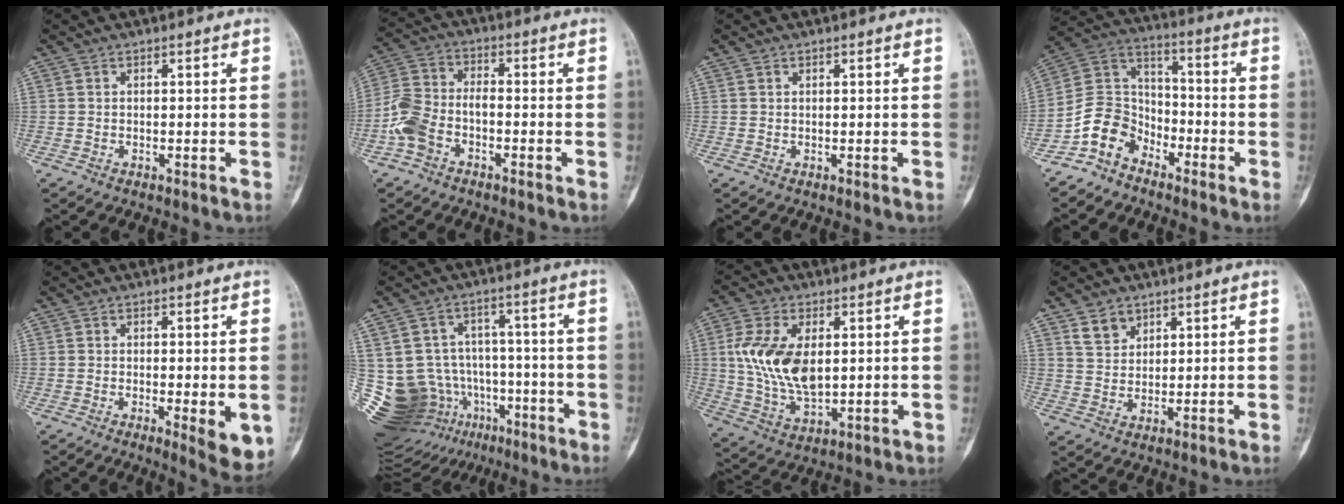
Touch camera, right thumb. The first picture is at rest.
{"total": 8.1, "force": [-3.4, 5.2, 5.3], "torque": [-0.118, 0.033, -0.073]}
{"total": 0.0}
{"total": 9.9, "force": [-6.6, 6.9, 2.5], "torque": [-0.028, 0.077, -0.140]}
{"total": 6.6, "force": [-1.4, 1.9, 6.1], "torque": [-0.079, -0.017, -0.015]}
{"total": 22.6, "force": [-9.4, 17.2, 11.4], "torque": [-0.217, 0.073, -0.134]}
{"total": 14.2, "force": [2.5, 8.1, 11.5], "torque": [-0.219, -0.010, 0.055]}
{"total": 4.7, "force": [3.1, 3.2, 1.5], "torque": [-0.009, -0.022, 0.065]}